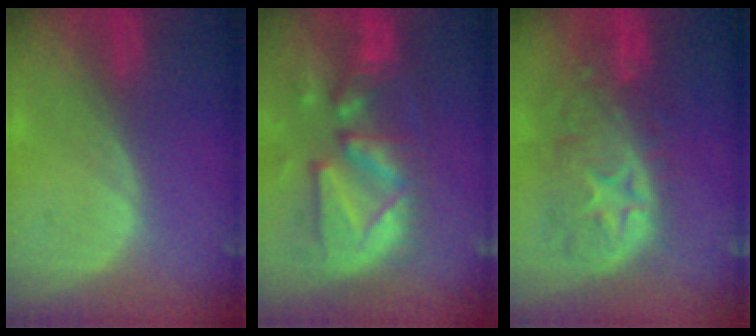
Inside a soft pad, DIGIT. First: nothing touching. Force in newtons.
{"total": 13.3, "press": 11.4, "slide": 6.9}
{"total": 11.0, "press": 9.8, "slide": 5.1}